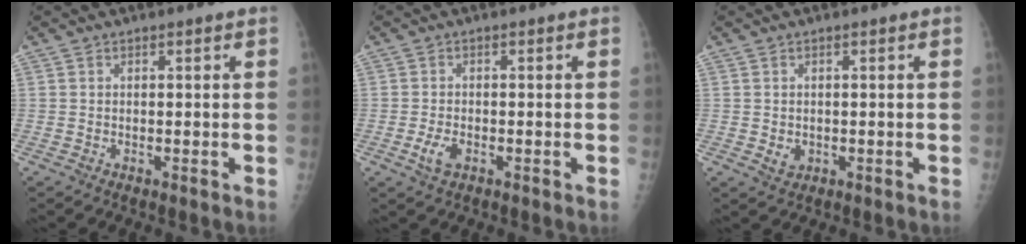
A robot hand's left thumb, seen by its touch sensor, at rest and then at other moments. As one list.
[{"total": 3.3, "force": [-1.3, 1.9, 2.3], "torque": [-0.046, 0.001, -0.022]}, {"total": 2.3, "force": [-0.3, 1.9, 1.2], "torque": [-0.011, -0.001, 0.005]}]